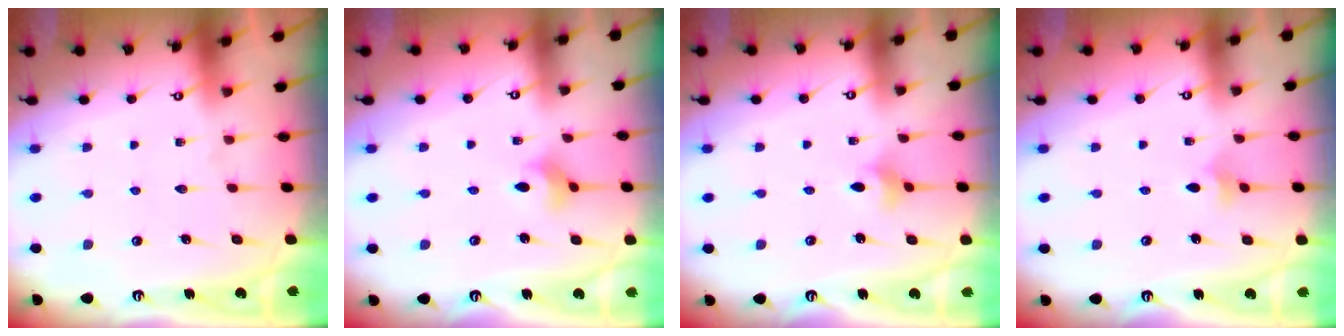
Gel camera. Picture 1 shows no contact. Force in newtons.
{"total": 2.7, "press": 2.6, "slide": 0.5}
{"total": 3.3, "press": 3.2, "slide": 0.6}
{"total": 3.7, "press": 3.6, "slide": 0.8}